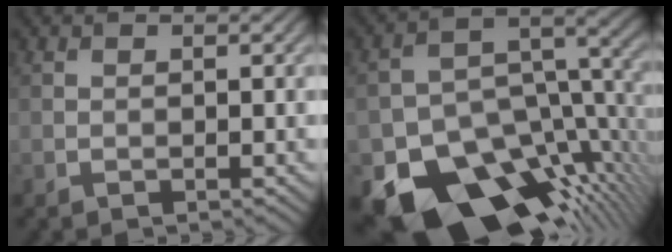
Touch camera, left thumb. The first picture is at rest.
{"total": 17.6, "force": [-9.7, 10.5, 10.3], "torque": [-0.178, -0.052, -0.134]}